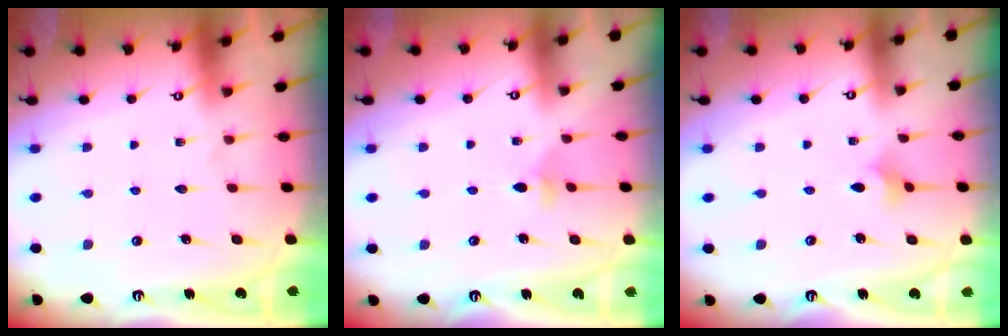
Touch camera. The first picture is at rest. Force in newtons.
{"total": 3.6, "press": 3.6, "slide": 0.6}
{"total": 1.9, "press": 1.8, "slide": 0.6}